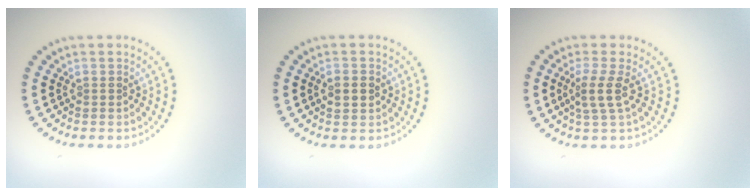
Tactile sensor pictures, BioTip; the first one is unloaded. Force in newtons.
{"total": 2.3, "press": 2.3, "slide": 0.1}
{"total": 2.2, "press": 1.7, "slide": 1.4}